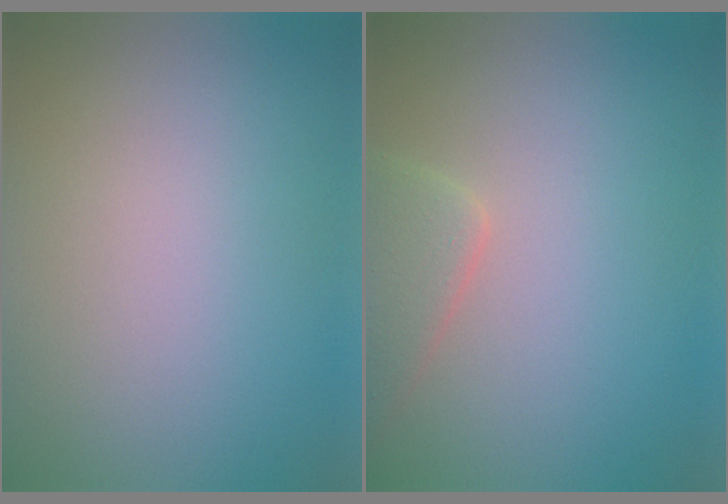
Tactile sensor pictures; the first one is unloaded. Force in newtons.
{"total": 2.9, "press": 2.9, "slide": 0.3}